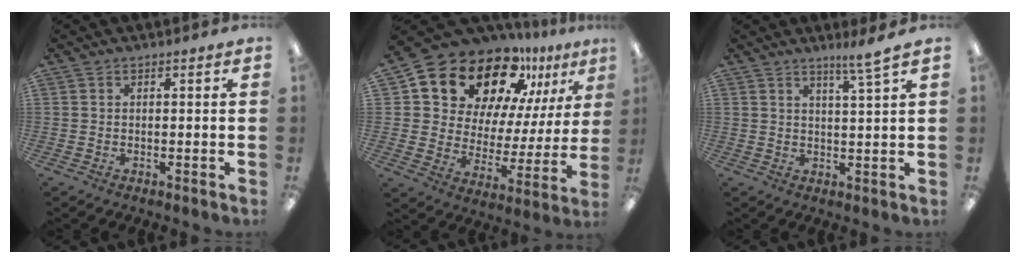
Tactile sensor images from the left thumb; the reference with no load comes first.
{"total": 19.2, "force": [14.6, 9.7, 7.8], "torque": [-0.144, -0.107, 0.261]}
{"total": 4.4, "force": [3.5, -0.4, 2.5], "torque": [-0.051, -0.017, 0.059]}